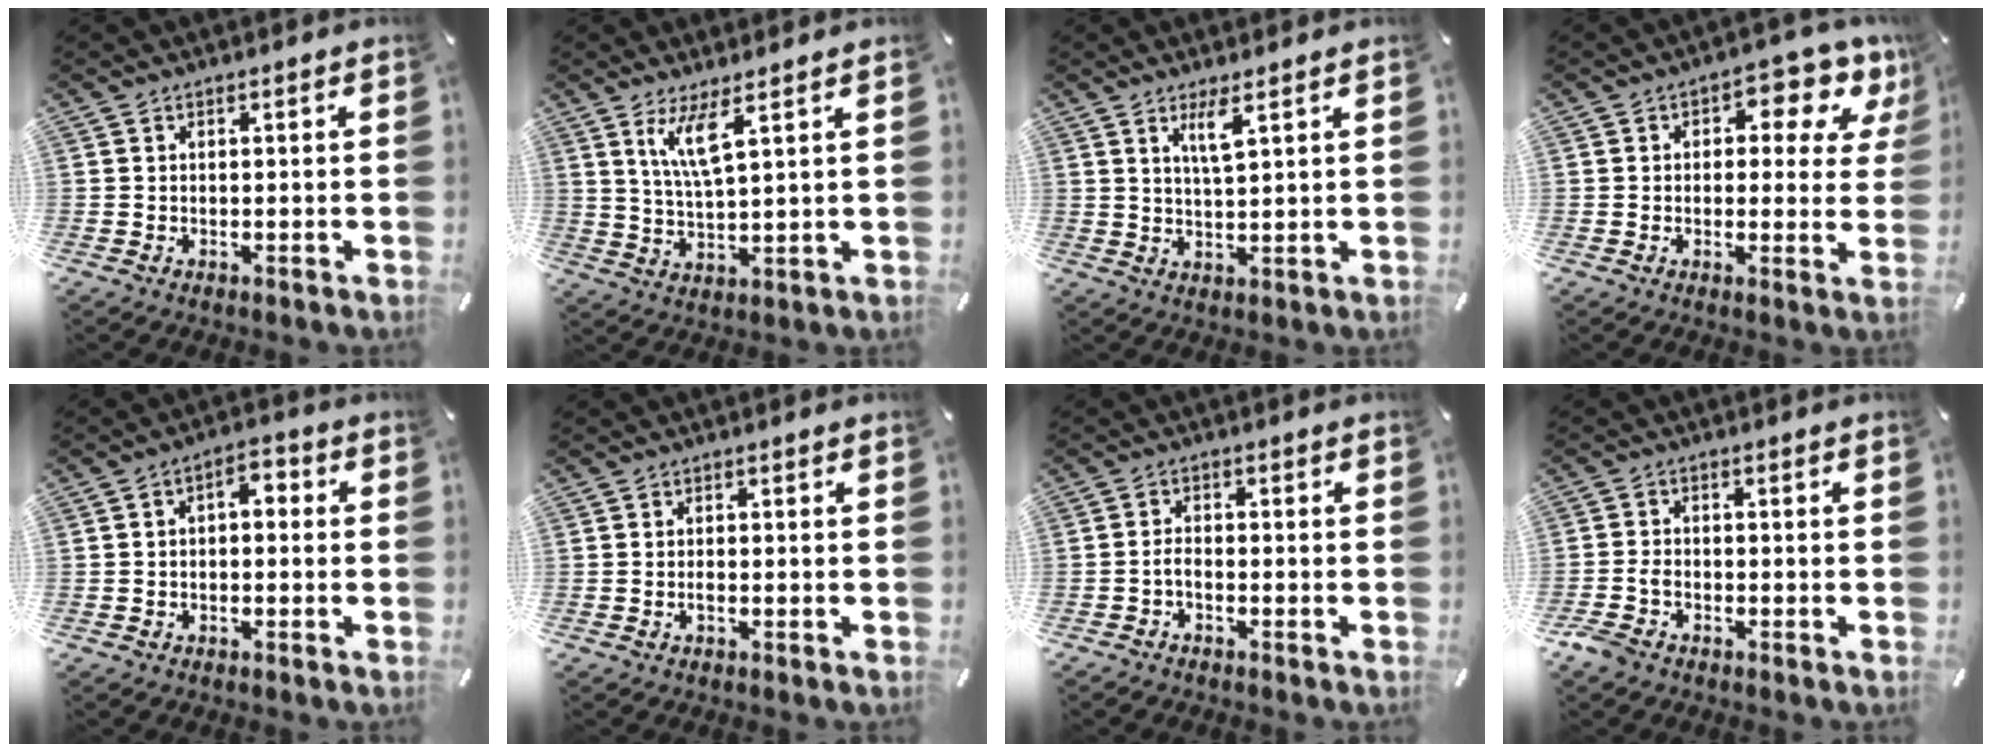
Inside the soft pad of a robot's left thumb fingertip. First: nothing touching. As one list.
[{"total": 7.7, "force": [4.3, 1.3, 6.3], "torque": [-0.134, -0.002, 0.073]}, {"total": 4.7, "force": [2.7, 0.4, 3.7], "torque": [-0.074, -0.005, 0.044]}, {"total": 8.3, "force": [3.8, 4.6, 5.8], "torque": [-0.059, -0.023, 0.055]}, {"total": 3.7, "force": [-1.5, 2.2, 2.5], "torque": [-0.047, 0.019, -0.032]}, {"total": 1.1, "force": [-0.5, 0.3, 0.9], "torque": [-0.018, -0.002, -0.009]}, {"total": 2.3, "force": [-1.5, 1.1, 1.3], "torque": [-0.034, 0.007, -0.031]}, {"total": 3.5, "force": [-2.2, 2.3, 1.3], "torque": [-0.036, 0.009, -0.045]}]